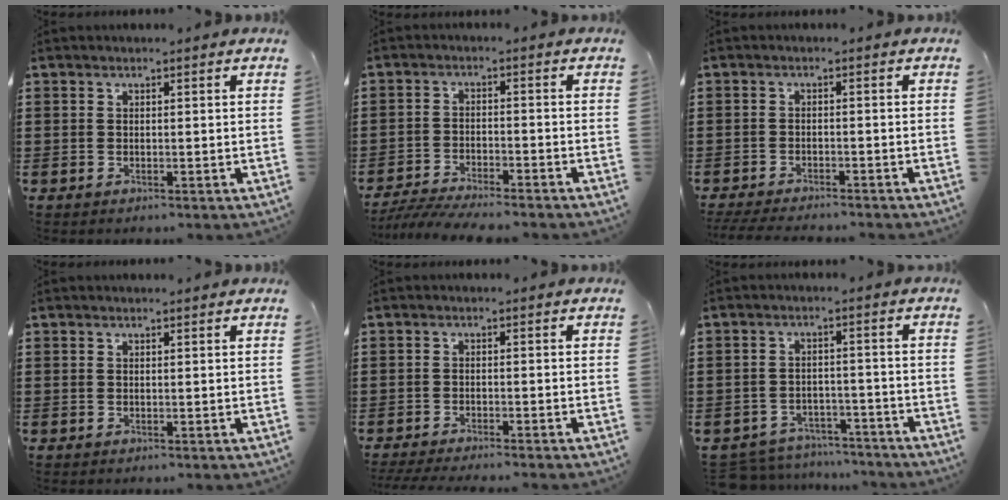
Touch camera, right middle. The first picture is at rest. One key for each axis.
{"total": 4.8, "fx": -4.6, "fy": 0.1, "fz": 1.2, "tx": -0.034, "ty": -0.009, "tz": -0.097}
{"total": 2.7, "fx": -2.6, "fy": 0.1, "fz": 0.5, "tx": -0.017, "ty": -0.003, "tz": -0.056}
{"total": 0.0}
{"total": 2.1, "fx": -2.0, "fy": -0.2, "fz": 0.7, "tx": -0.018, "ty": -0.003, "tz": -0.041}
{"total": 5.1, "fx": -5.0, "fy": 0.9, "fz": 0.2, "tx": -0.013, "ty": 0.010, "tz": -0.105}